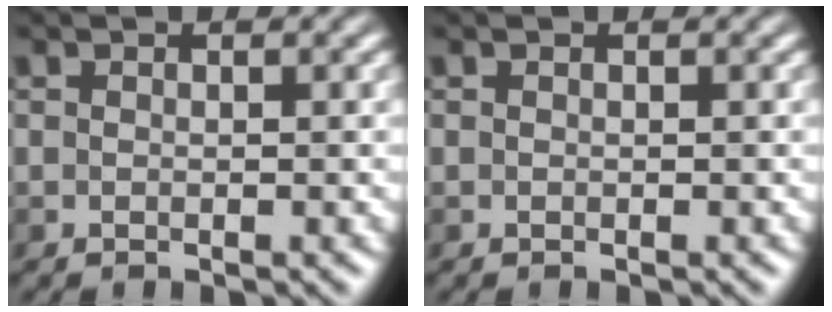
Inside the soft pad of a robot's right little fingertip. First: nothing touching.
{"total": 0.0}